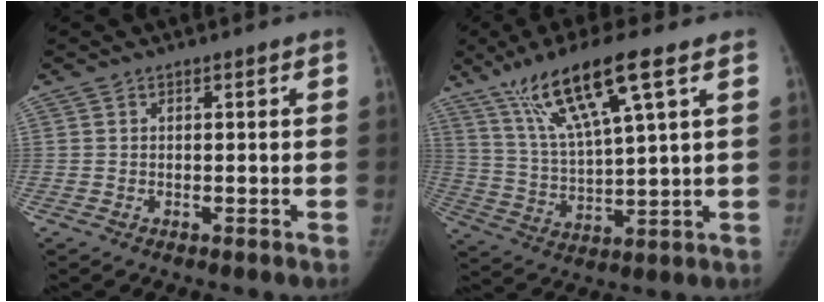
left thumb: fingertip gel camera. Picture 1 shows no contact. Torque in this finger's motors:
{"motor_torque": [1.07, -0.34, 1.29, -0.91, 0.42]}